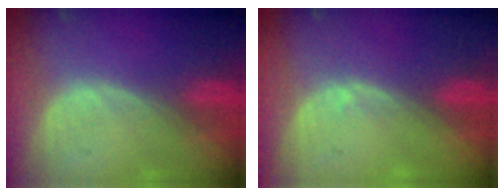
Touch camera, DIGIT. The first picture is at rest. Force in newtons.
{"total": 0.8, "press": 0.6, "slide": 0.6}